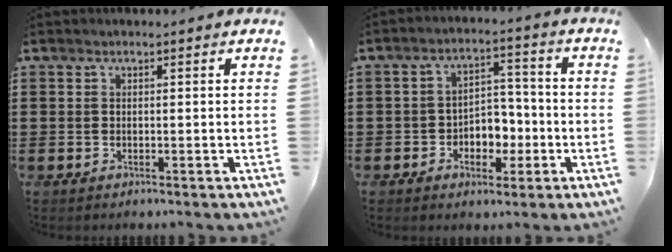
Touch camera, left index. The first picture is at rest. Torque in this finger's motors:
{"motor_torque": [0.37, 0.32, 0.21, 0.05]}